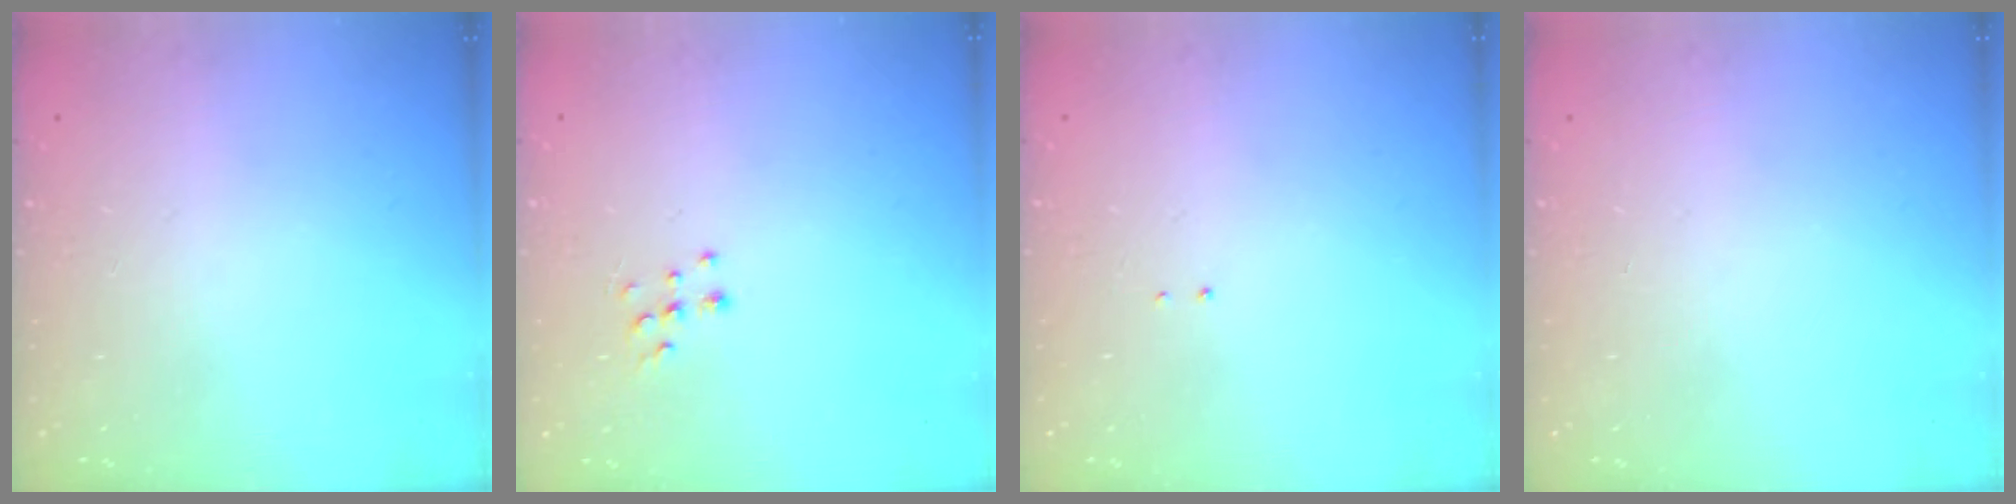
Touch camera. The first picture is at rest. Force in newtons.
{"total": 5.2, "press": 5.2, "slide": 0.3}
{"total": 1.3, "press": 1.2, "slide": 0.6}
{"total": 0.0}